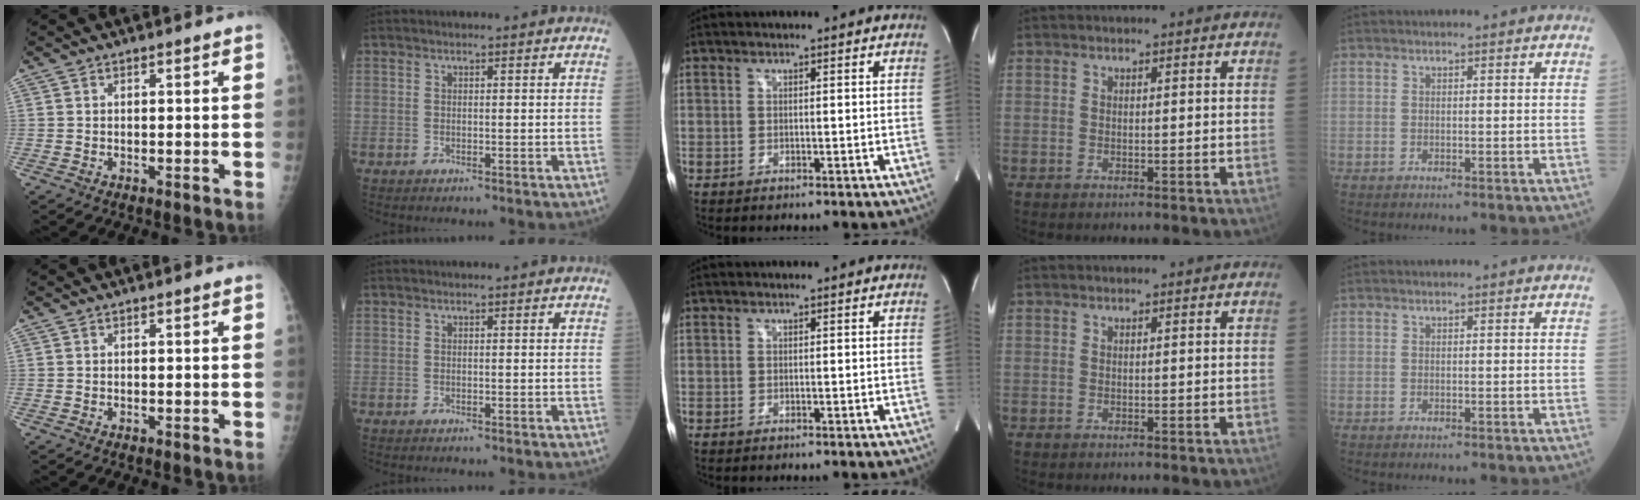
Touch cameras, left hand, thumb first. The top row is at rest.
{}